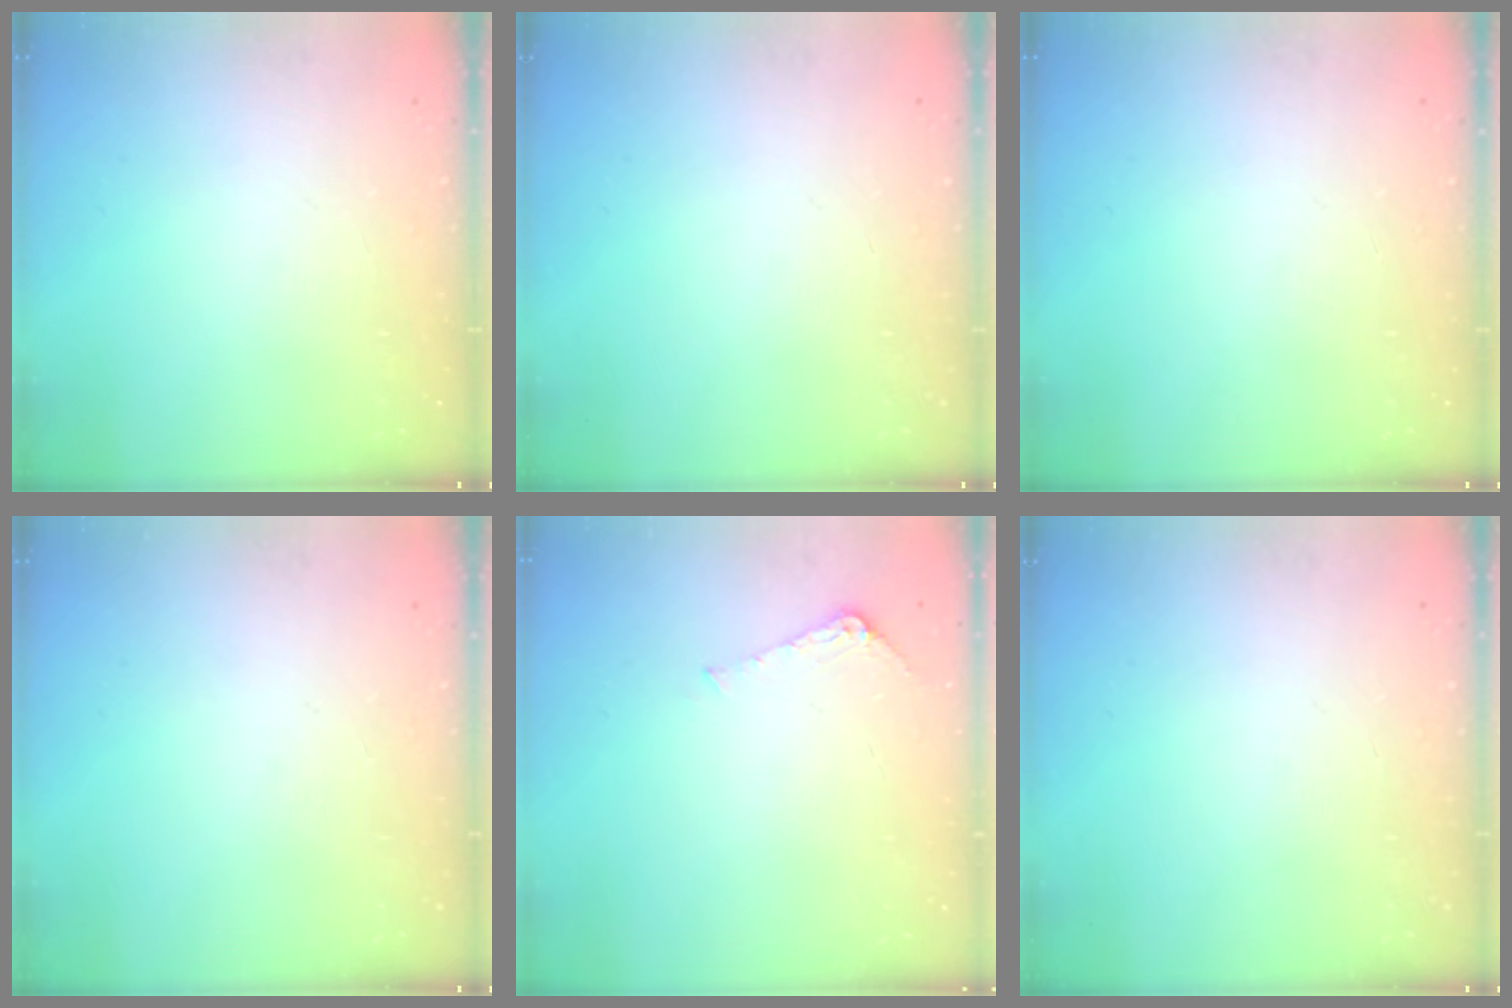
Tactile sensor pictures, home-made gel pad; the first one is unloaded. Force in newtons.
{"total": 0.0}
{"total": 0.0}
{"total": 0.0}
{"total": 6.4, "press": 6.3, "slide": 0.6}
{"total": 0.0}